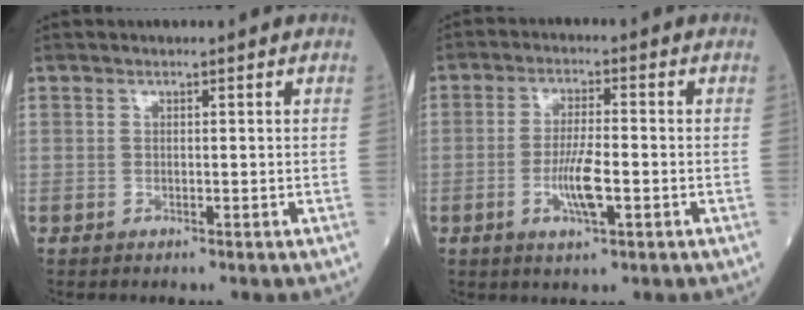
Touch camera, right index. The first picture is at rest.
{"total": 6.0, "force": [-1.8, 0.9, 5.7], "torque": [-0.112, -0.005, -0.032]}